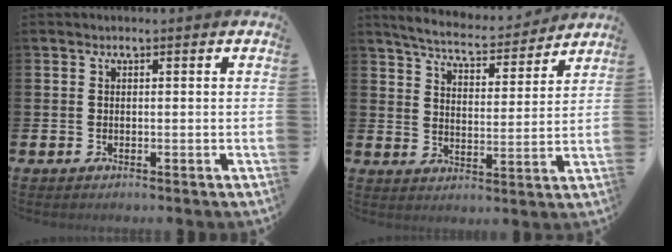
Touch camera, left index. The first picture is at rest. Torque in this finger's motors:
{"motor_torque": [0.94, -1.20, 0.05, 0.07]}